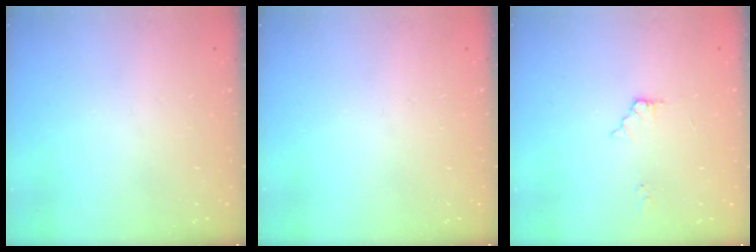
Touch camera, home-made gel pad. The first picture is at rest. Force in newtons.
{"total": 0.0}
{"total": 3.7, "press": 3.7, "slide": 0.4}